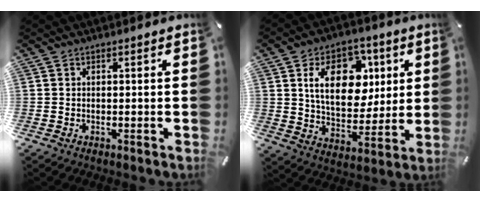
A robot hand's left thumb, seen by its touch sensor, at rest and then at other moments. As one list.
[{"total": 16.7, "force": [5.4, 11.6, 10.7], "torque": [-0.159, 0.000, 0.097]}]